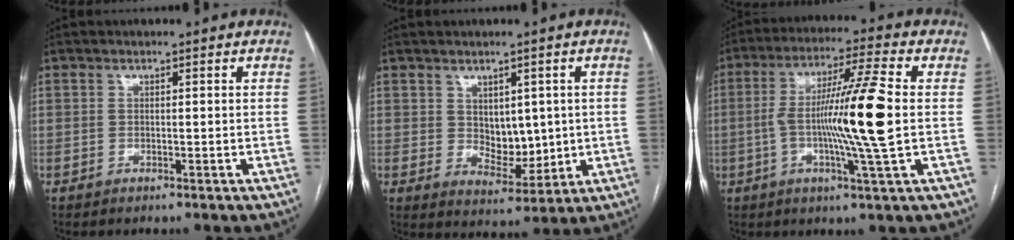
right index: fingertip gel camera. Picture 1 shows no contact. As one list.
[{"total": 6.4, "force": [0.9, 3.9, 4.9], "torque": [-0.072, -0.001, 0.033]}, {"total": 14.0, "force": [-0.8, -1.1, 14.0], "torque": [-0.255, -0.001, -0.020]}]